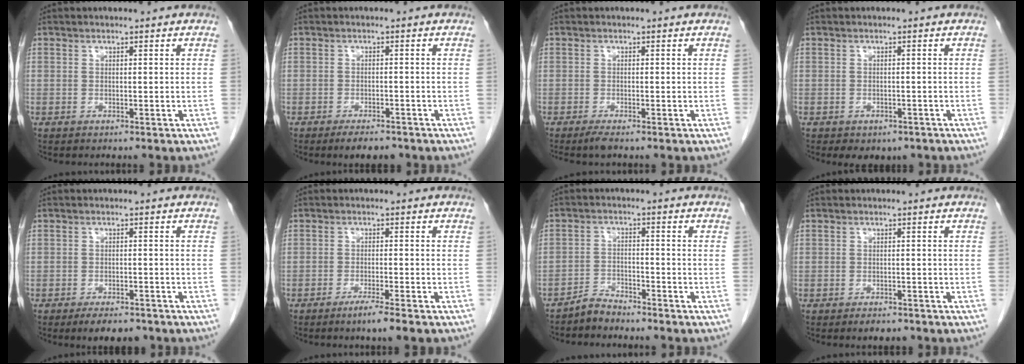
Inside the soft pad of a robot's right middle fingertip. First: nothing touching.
{"total": 3.8, "force": [-3.0, 1.3, 2.0], "torque": [-0.032, -0.004, -0.042]}
{"total": 1.6, "force": [-1.3, 0.0, 1.0], "torque": [-0.025, -0.007, -0.024]}
{"total": 4.1, "force": [-3.0, 2.3, 1.5], "torque": [-0.014, 0.002, -0.032]}
{"total": 4.8, "force": [-3.7, 1.7, 2.5], "torque": [-0.037, -0.004, -0.053]}
{"total": 3.5, "force": [-2.4, -0.4, 2.5], "torque": [-0.044, -0.008, -0.042]}
{"total": 3.0, "force": [-3.0, 0.5, 0.0], "torque": [0.000, -0.007, -0.058]}
{"total": 2.4, "force": [-1.9, 0.9, 1.2], "torque": [-0.021, -0.003, -0.023]}